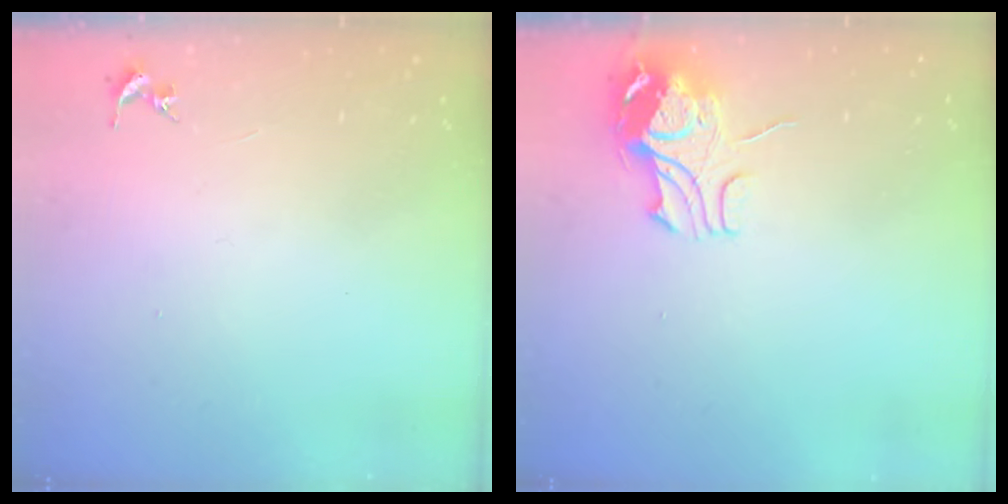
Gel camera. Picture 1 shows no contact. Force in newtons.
{"total": 9.6, "press": 9.5, "slide": 1.1}